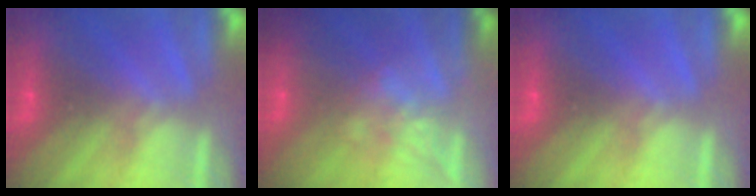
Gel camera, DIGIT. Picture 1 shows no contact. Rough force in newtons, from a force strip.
{"total": 7.4}
{"total": 0.0}